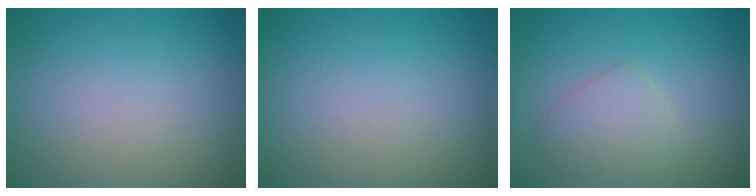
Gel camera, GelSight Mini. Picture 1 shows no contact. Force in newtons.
{"total": 0.0}
{"total": 2.5, "press": 2.5, "slide": 0.1}